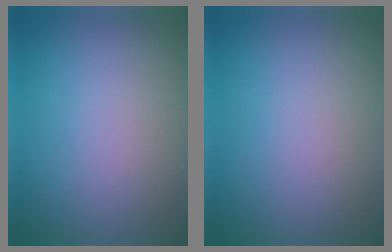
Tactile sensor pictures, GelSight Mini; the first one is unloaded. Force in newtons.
{"total": 0.0}